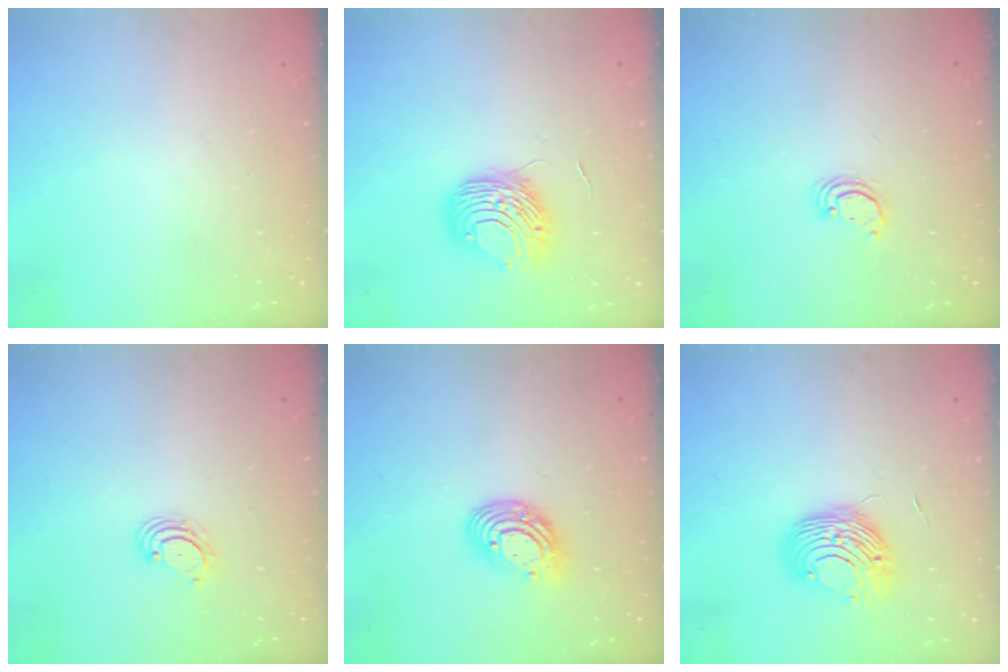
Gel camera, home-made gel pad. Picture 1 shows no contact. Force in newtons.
{"total": 8.5, "press": 8.5, "slide": 0.2}
{"total": 2.7, "press": 2.7, "slide": 0.2}
{"total": 4.0, "press": 4.0, "slide": 0.5}
{"total": 10.1, "press": 10.1, "slide": 0.9}
{"total": 9.4, "press": 9.4, "slide": 0.3}